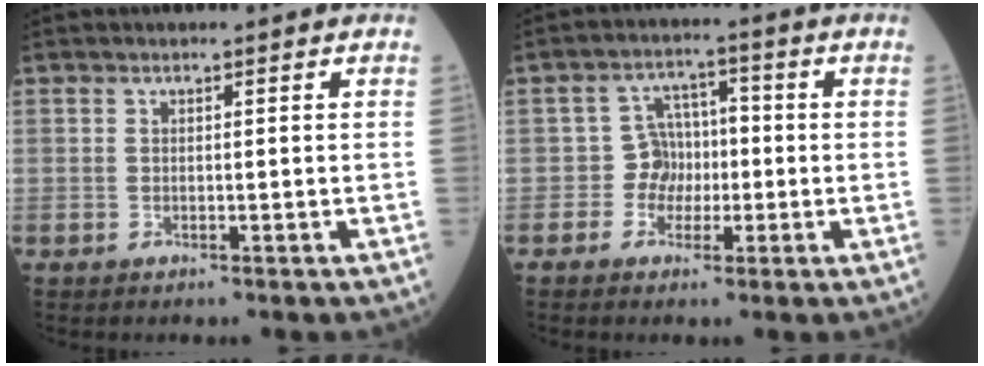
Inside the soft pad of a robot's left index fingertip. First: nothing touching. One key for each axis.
{"total": 4.6, "fx": -1.2, "fy": 4.2, "fz": 1.6, "tx": -0.021, "ty": 0.014, "tz": -0.027}